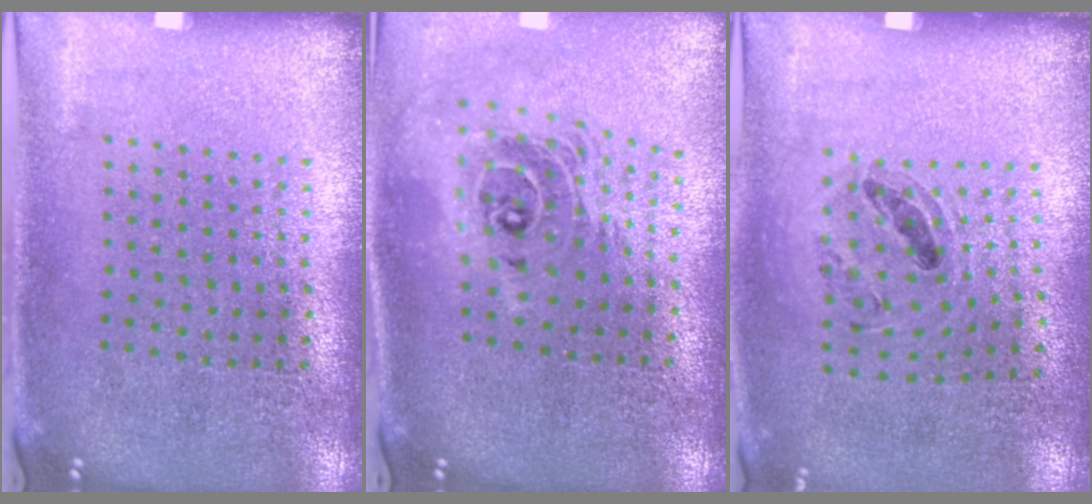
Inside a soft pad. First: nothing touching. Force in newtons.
{"total": 2.0, "press": 1.6, "slide": 1.3}
{"total": 1.0, "press": 0.8, "slide": 0.5}